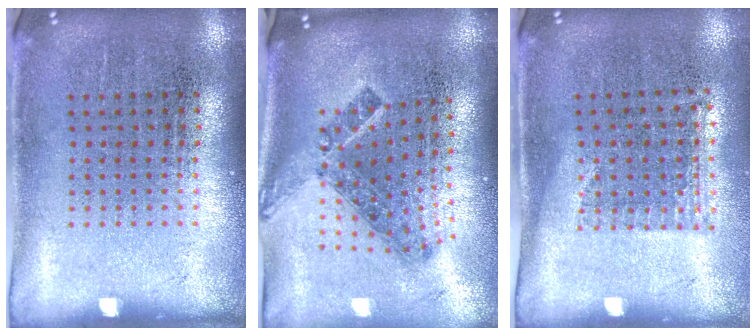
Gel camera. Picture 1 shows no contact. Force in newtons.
{"total": 1.5, "press": 1.1, "slide": 1.0}
{"total": 1.1, "press": 0.9, "slide": 0.6}